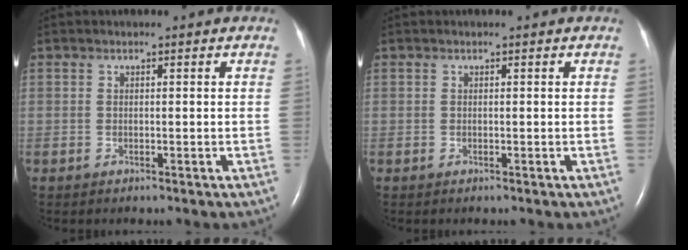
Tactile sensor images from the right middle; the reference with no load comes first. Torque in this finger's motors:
{"motor_torque": [0.09, -0.30, 0.00, 0.00]}